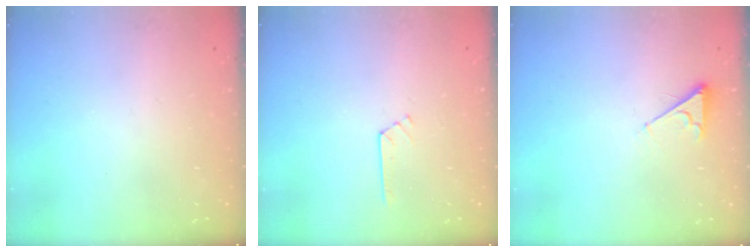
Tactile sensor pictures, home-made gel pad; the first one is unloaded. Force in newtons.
{"total": 2.8, "press": 2.8, "slide": 0.4}
{"total": 3.5, "press": 3.5, "slide": 0.6}